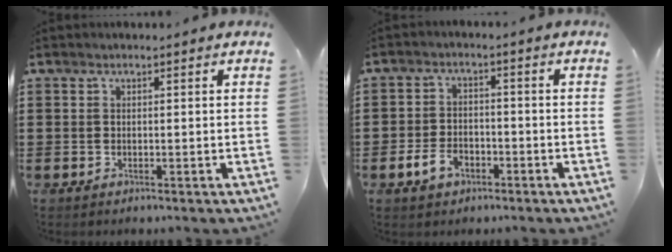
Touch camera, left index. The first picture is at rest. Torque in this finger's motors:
{"motor_torque": [0.23, 0.22, 0.29, 0.05]}